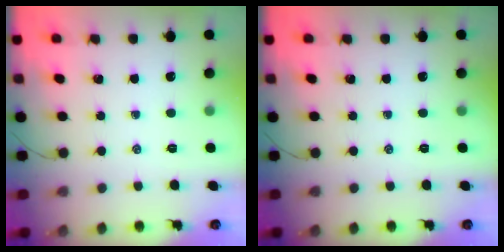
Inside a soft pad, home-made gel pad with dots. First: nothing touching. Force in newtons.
{"total": 0.0}